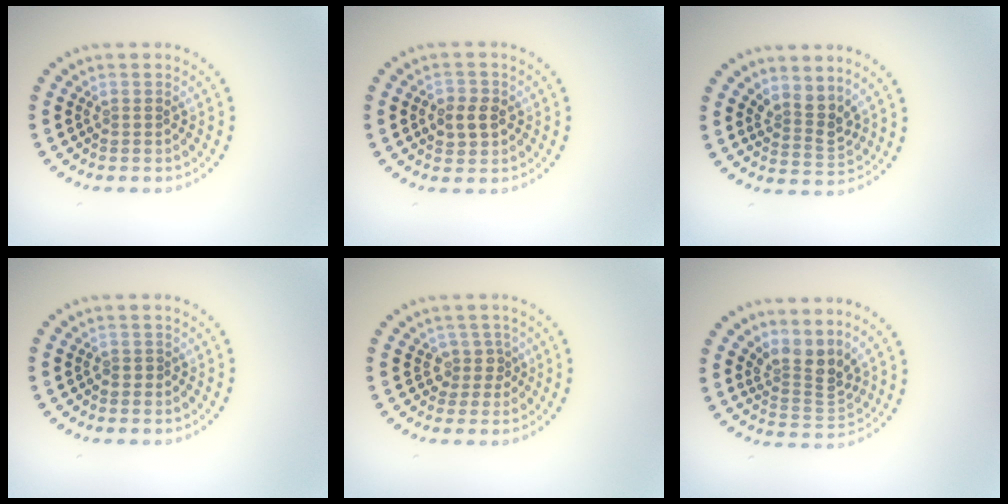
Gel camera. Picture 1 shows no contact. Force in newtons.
{"total": 2.6, "press": 2.5, "slide": 0.4}
{"total": 2.5, "press": 1.9, "slide": 1.6}
{"total": 0.6, "press": 0.3, "slide": 0.4}
{"total": 1.9, "press": 1.4, "slide": 1.3}
{"total": 3.4, "press": 2.3, "slide": 2.5}